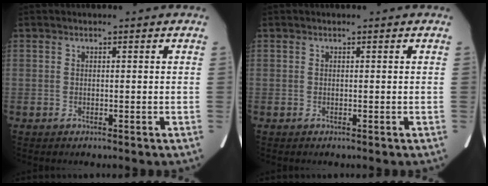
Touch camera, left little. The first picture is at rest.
{"total": 0.0}